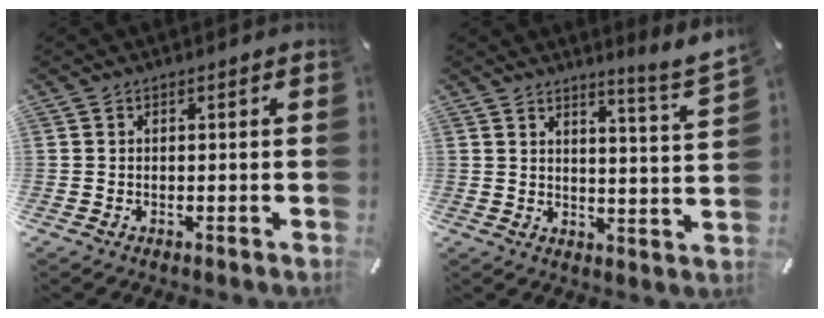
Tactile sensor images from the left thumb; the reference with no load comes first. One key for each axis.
{"total": 6.1, "fx": 5.0, "fy": -0.2, "fz": 3.5, "tx": -0.049, "ty": -0.046, "tz": 0.078}